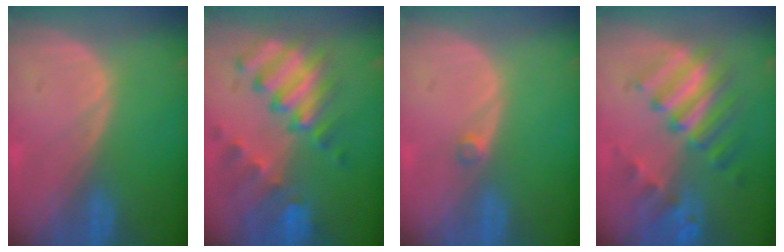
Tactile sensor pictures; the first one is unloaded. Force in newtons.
{"total": 10.1, "press": 8.8, "slide": 4.8}
{"total": 1.1, "press": 1.0, "slide": 0.6}
{"total": 9.5, "press": 8.4, "slide": 4.5}